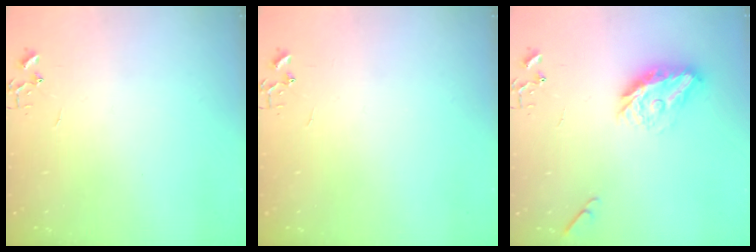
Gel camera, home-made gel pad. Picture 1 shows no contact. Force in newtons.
{"total": 0.0}
{"total": 13.8, "press": 13.8, "slide": 0.6}